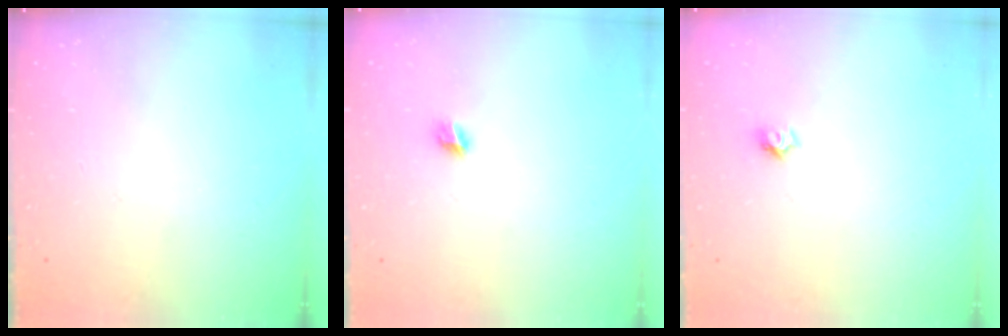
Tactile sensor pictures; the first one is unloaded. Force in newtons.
{"total": 5.0, "press": 5.0, "slide": 0.4}
{"total": 4.2, "press": 4.2, "slide": 0.4}